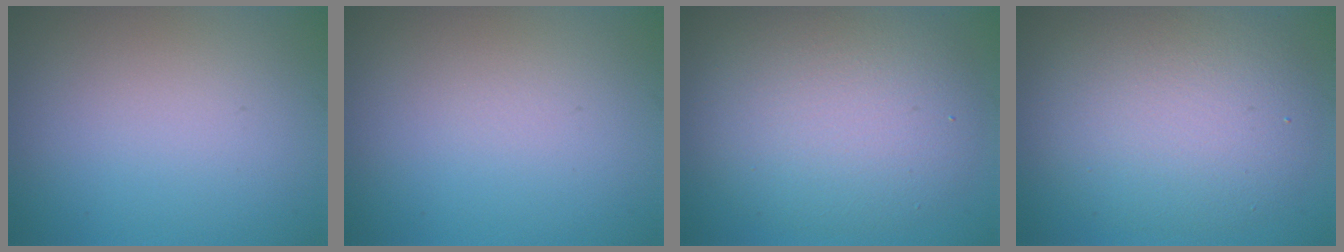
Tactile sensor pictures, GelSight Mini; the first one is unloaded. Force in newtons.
{"total": 0.0}
{"total": 7.2, "press": 7.2, "slide": 0.1}
{"total": 7.4, "press": 7.4, "slide": 0.8}